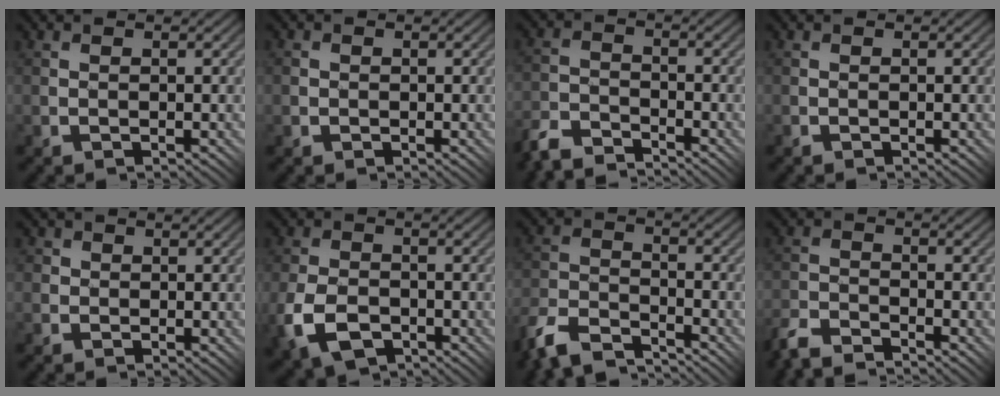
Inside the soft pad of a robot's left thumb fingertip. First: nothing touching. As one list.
[{"total": 1.3, "force": [0.0, 1.3, 0.2], "torque": [-0.006, 0.002, -0.004]}, {"total": 5.4, "force": [-5.0, 1.3, 1.5], "torque": [-0.033, -0.002, -0.112]}, {"total": 0.0}, {"total": 3.3, "force": [0.8, 3.1, 0.6], "torque": [-0.012, 0.012, -0.001]}, {"total": 7.9, "force": [-3.5, 5.1, 5.0], "torque": [-0.130, -0.019, -0.064]}, {"total": 8.0, "force": [-7.1, 2.2, 2.9], "torque": [-0.066, -0.002, -0.153]}, {"total": 4.9, "force": [-4.5, 1.1, 1.6], "torque": [-0.037, -0.003, -0.101]}]